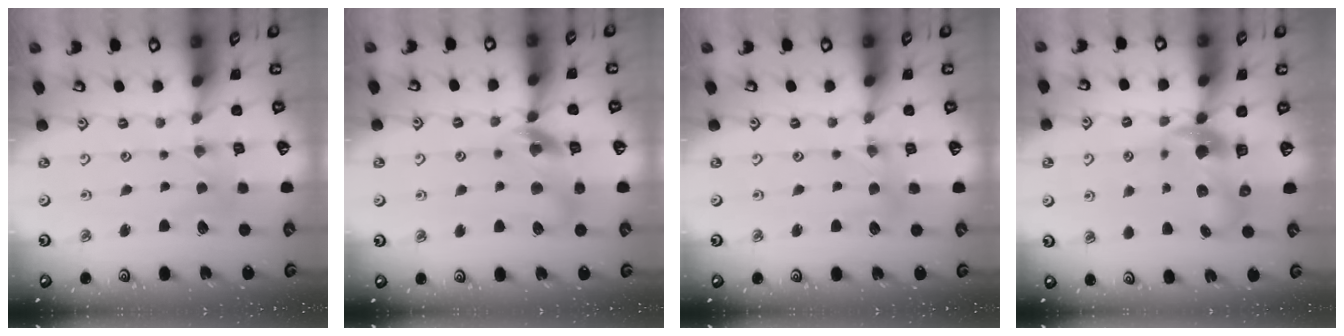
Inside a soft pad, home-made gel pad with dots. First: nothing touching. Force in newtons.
{"total": 13.8, "press": 13.7, "slide": 1.7}
{"total": 4.0, "press": 4.0, "slide": 0.5}
{"total": 9.0, "press": 9.0, "slide": 1.3}